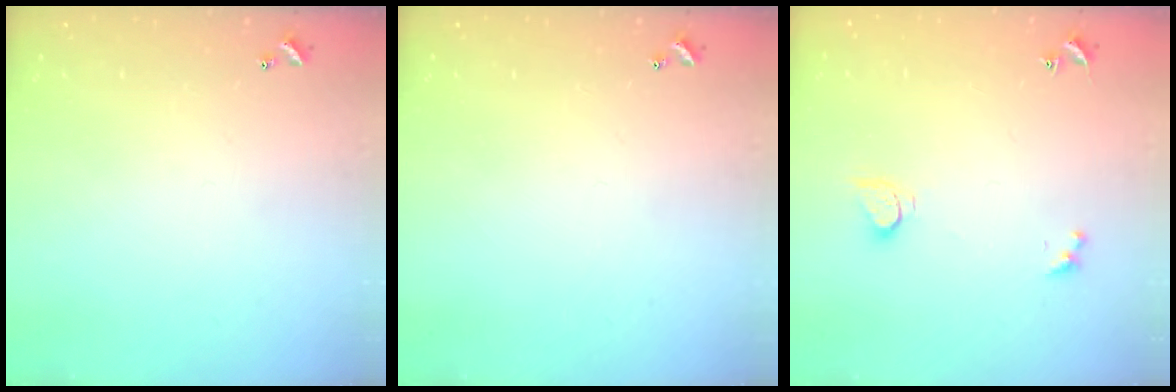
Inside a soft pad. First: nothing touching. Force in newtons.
{"total": 0.0}
{"total": 2.9, "press": 2.9, "slide": 0.5}